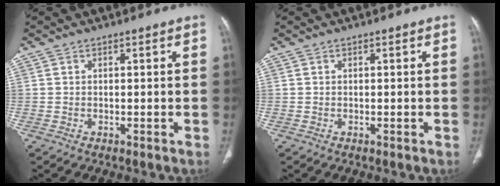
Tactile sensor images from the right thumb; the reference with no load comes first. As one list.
[{"total": 0.0}]